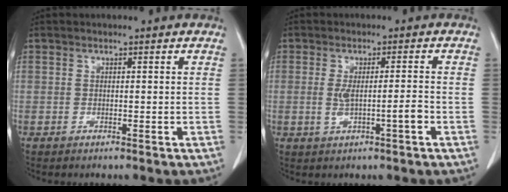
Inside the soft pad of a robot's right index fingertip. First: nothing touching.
{"total": 4.0, "force": [-0.9, 0.1, 3.9], "torque": [-0.077, 0.002, -0.009]}